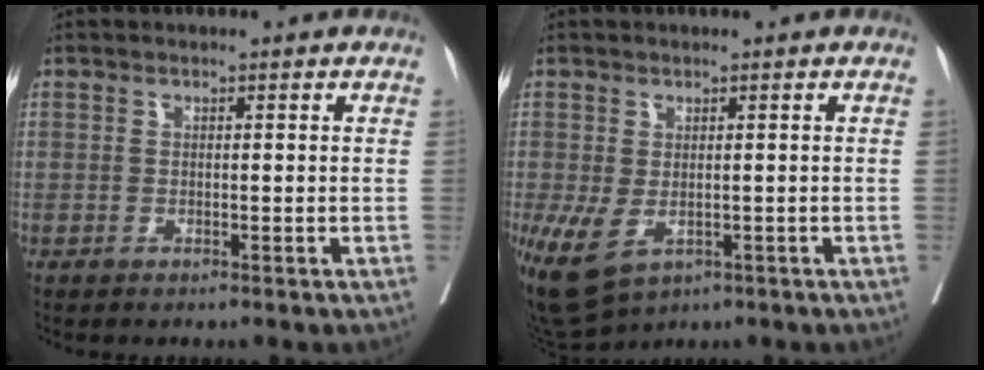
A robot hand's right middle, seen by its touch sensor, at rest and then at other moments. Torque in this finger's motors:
{"motor_torque": [0.06, -0.16, 0.67, 0.16]}